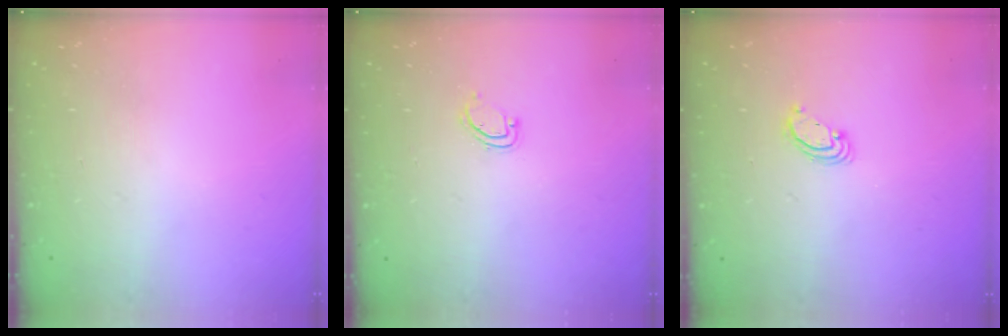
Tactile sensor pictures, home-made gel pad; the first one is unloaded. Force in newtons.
{"total": 3.1, "press": 3.1, "slide": 0.2}
{"total": 2.8, "press": 2.8, "slide": 0.2}